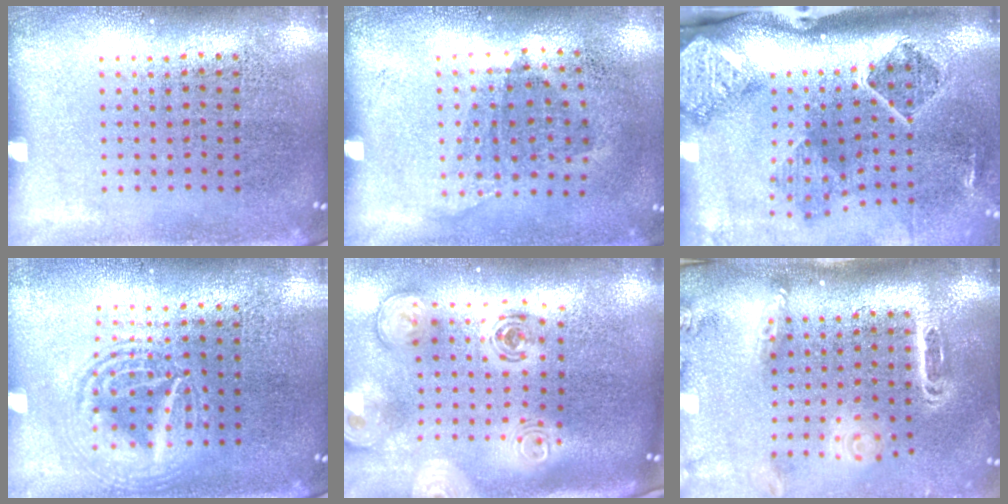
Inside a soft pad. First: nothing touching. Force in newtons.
{"total": 1.1, "press": 0.8, "slide": 0.7}
{"total": 2.9, "press": 1.8, "slide": 2.3}
{"total": 2.9, "press": 2.9, "slide": 0.4}
{"total": 3.1, "press": 2.1, "slide": 2.2}
{"total": 2.6, "press": 1.9, "slide": 1.8}